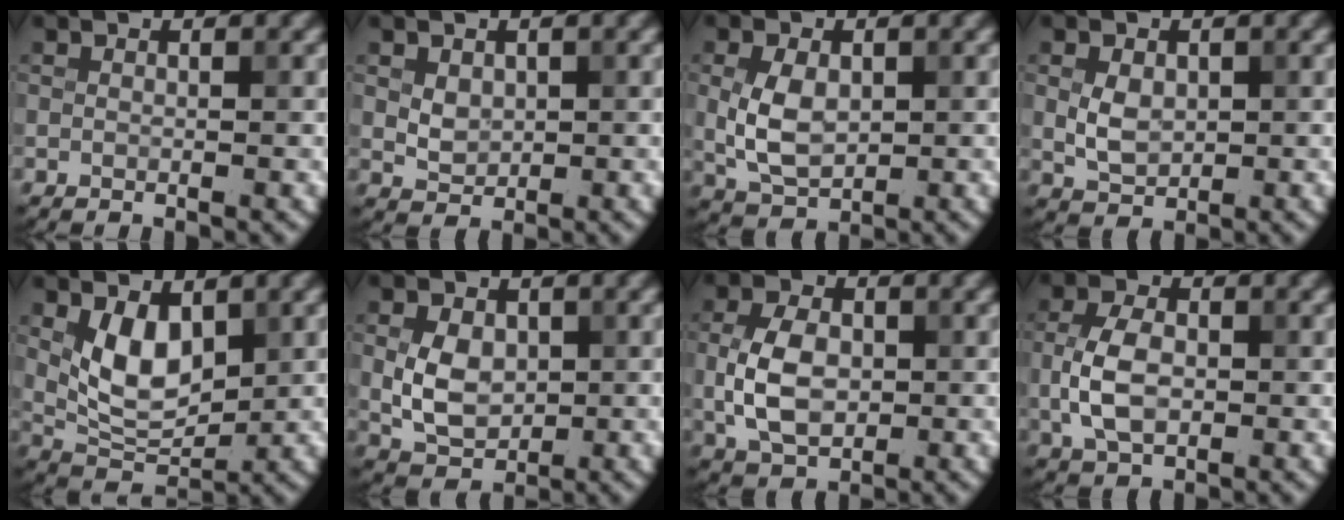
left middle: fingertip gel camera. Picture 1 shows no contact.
{"total": 2.0, "force": [0.4, 1.5, 1.2], "torque": [-0.022, -0.003, 0.012]}
{"total": 4.4, "force": [0.1, 2.9, 3.3], "torque": [-0.070, 0.000, 0.005]}
{"total": 2.8, "force": [0.2, 2.0, 1.9], "torque": [-0.038, -0.001, 0.006]}
{"total": 5.2, "force": [1.3, 3.0, 4.0], "torque": [-0.074, -0.006, 0.029]}
{"total": 4.4, "force": [0.0, 3.2, 3.0], "torque": [-0.058, -0.001, 0.001]}
{"total": 5.5, "force": [-0.3, 3.8, 4.0], "torque": [-0.084, 0.001, -0.008]}
{"total": 4.7, "force": [-0.4, 3.1, 3.6], "torque": [-0.074, 0.001, -0.012]}